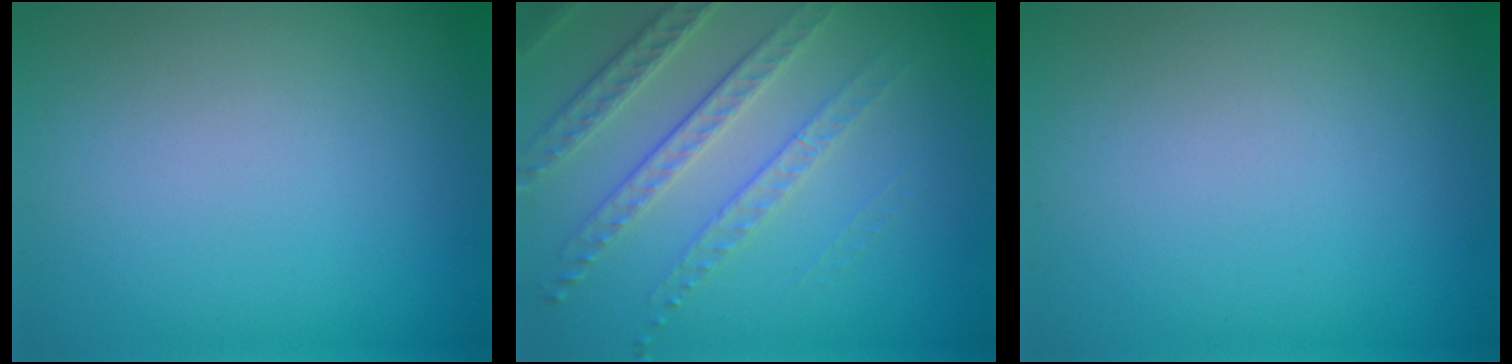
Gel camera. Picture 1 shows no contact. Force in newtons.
{"total": 3.8, "press": 3.4, "slide": 1.5}
{"total": 0.0}